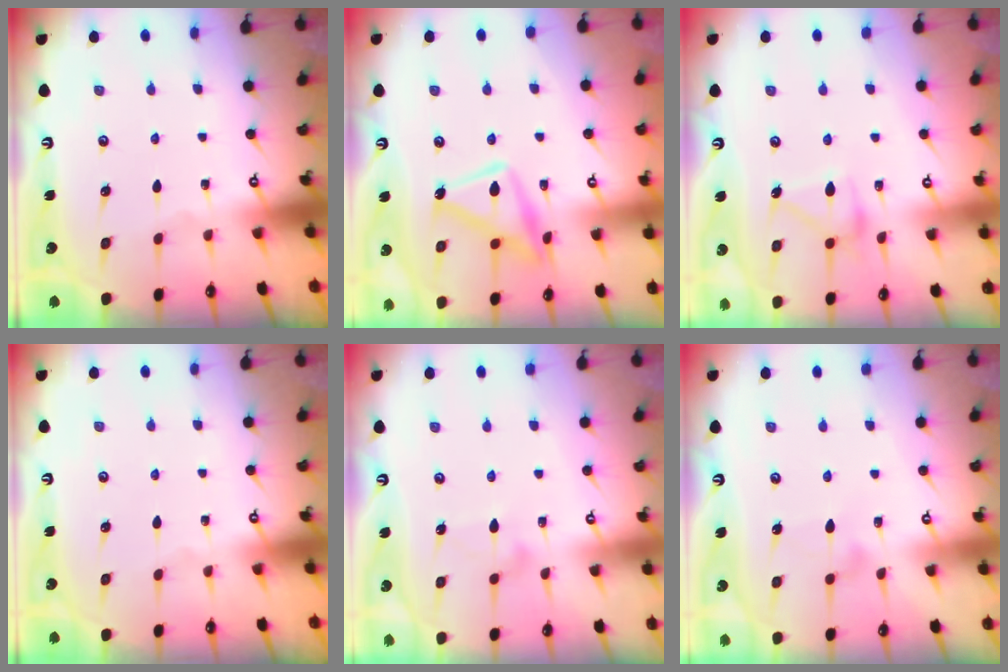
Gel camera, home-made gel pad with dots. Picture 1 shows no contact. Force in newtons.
{"total": 13.9, "press": 13.9, "slide": 1.1}
{"total": 14.6, "press": 14.6, "slide": 0.8}
{"total": 0.0}
{"total": 8.1, "press": 8.1, "slide": 0.4}
{"total": 5.4, "press": 5.4, "slide": 0.4}